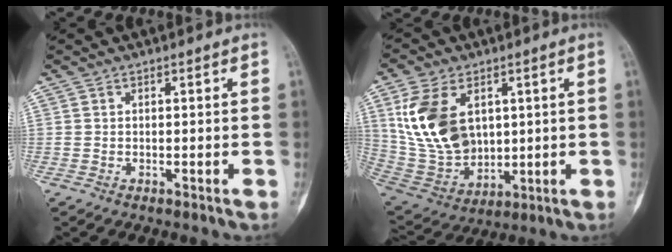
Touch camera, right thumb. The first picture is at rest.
{"total": 16.4, "force": [4.3, 10.9, 11.4], "torque": [-0.203, -0.014, 0.103]}